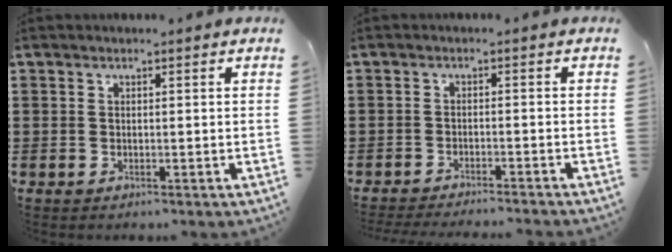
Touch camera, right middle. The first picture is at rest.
{"total": 2.2, "force": [-2.1, -0.3, 0.3], "torque": [-0.004, 0.000, -0.044]}